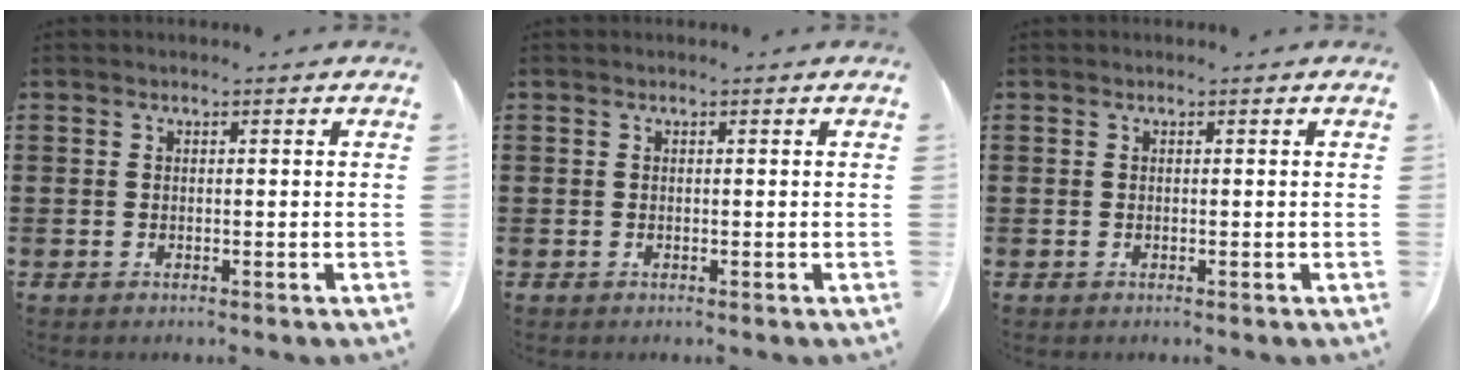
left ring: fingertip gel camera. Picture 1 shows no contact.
{"total": 0.0}
{"total": 0.0}